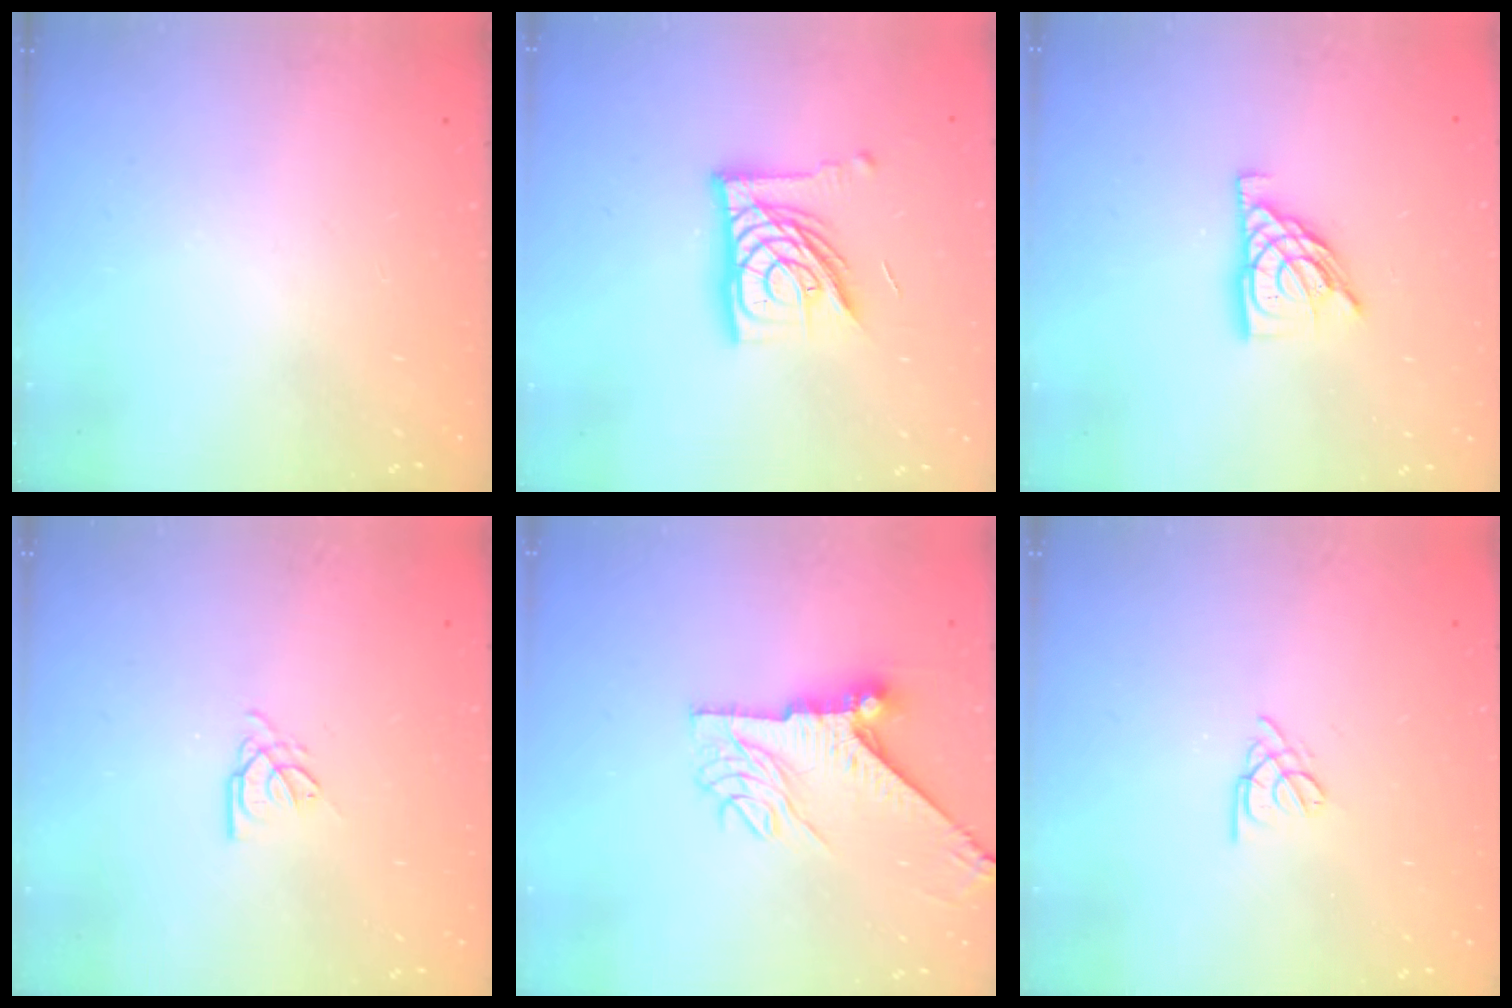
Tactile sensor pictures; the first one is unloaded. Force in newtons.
{"total": 14.7, "press": 14.6, "slide": 1.7}
{"total": 11.1, "press": 11.0, "slide": 1.0}
{"total": 0.9, "press": 0.8, "slide": 0.2}
{"total": 10.8, "press": 10.7, "slide": 1.1}
{"total": 1.8, "press": 1.7, "slide": 0.5}